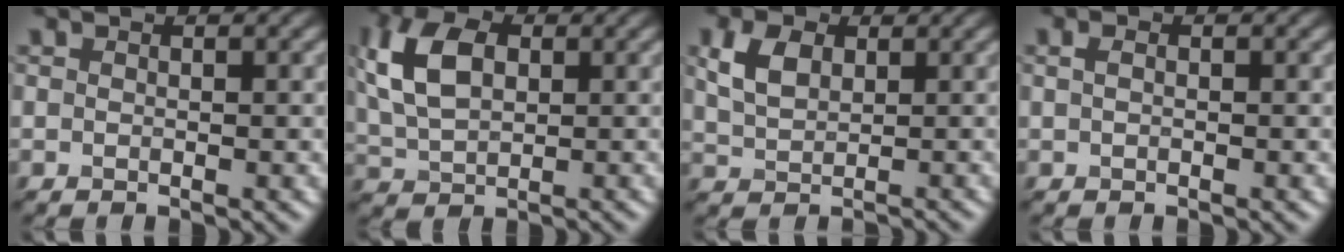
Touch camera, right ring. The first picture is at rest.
{"total": 6.1, "force": [1.7, 4.0, 4.3], "torque": [-0.122, 0.023, 0.053]}
{"total": 2.5, "force": [1.0, 1.8, 1.4], "torque": [-0.044, 0.013, 0.038]}
{"total": 0.9, "force": [0.4, 0.5, 0.6], "torque": [-0.010, 0.012, 0.001]}